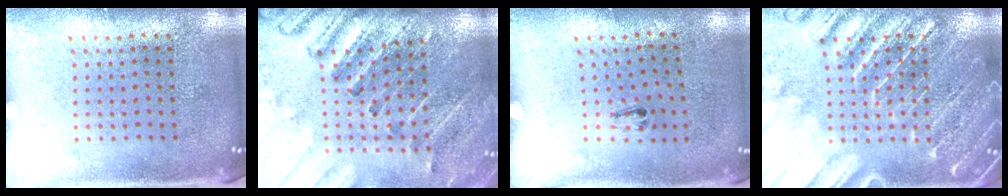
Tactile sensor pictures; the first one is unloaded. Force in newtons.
{"total": 2.7, "press": 2.7, "slide": 0.3}
{"total": 0.6, "press": 0.3, "slide": 0.6}
{"total": 5.2, "press": 5.1, "slide": 0.7}